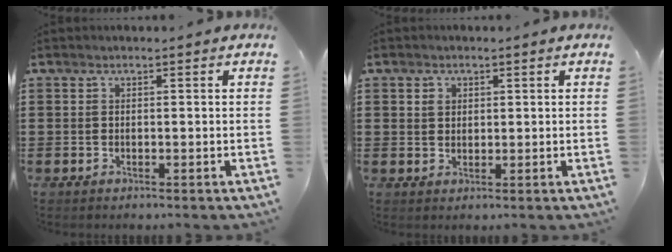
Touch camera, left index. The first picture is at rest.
{"total": 1.7, "force": [0.9, 1.5, 0.2], "torque": [-0.009, 0.006, 0.017]}